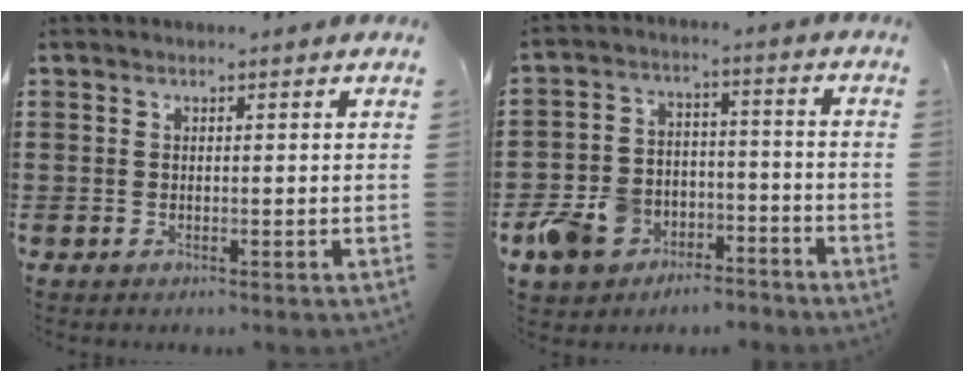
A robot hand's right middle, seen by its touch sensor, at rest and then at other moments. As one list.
[{"total": 8.1, "force": [-6.1, 5.1, 1.8], "torque": [-0.064, 0.028, -0.121]}]